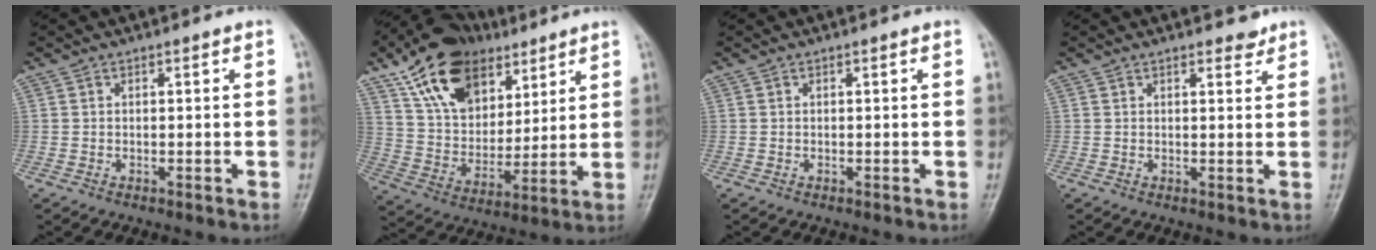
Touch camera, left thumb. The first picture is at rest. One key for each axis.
{"total": 19.6, "fx": 10.8, "fy": 12.5, "fz": 10.6, "tx": -0.147, "ty": -0.029, "tz": 0.192}
{"total": 0.0}
{"total": 1.9, "fx": 1.6, "fy": 0.8, "fz": 0.6, "tx": 0.003, "ty": -0.010, "tz": 0.017}